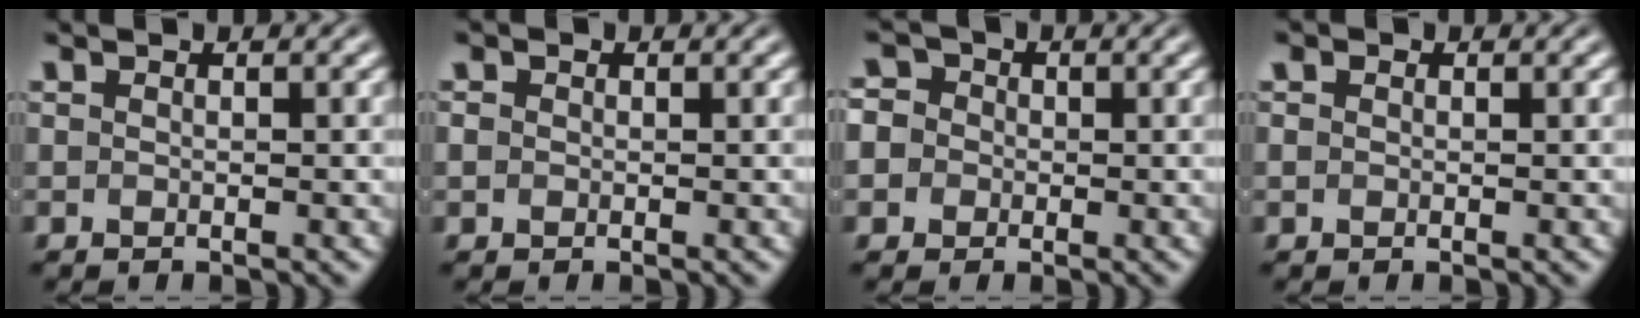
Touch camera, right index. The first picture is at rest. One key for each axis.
{"total": 0.8, "fx": 0.0, "fy": 0.7, "fz": 0.4, "tx": -0.011, "ty": -0.007, "tz": 0.005}
{"total": 6.4, "fx": 0.3, "fy": 5.9, "fz": 2.5, "tx": -0.063, "ty": -0.006, "tz": -0.007}
{"total": 0.7, "fx": 0.2, "fy": 0.6, "fz": 0.4, "tx": -0.008, "ty": -0.006, "tz": 0.008}